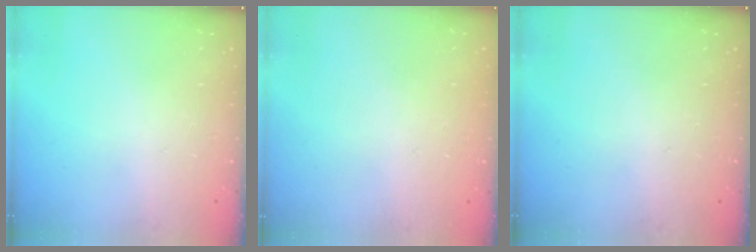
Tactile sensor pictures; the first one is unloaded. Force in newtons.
{"total": 0.0}
{"total": 0.0}